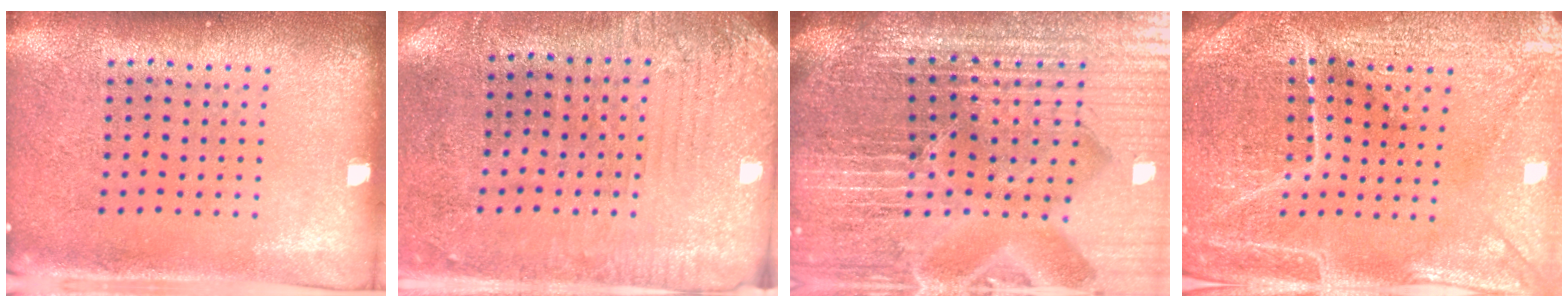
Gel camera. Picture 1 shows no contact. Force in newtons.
{"total": 2.8, "press": 2.4, "slide": 1.4}
{"total": 7.3, "press": 6.4, "slide": 3.6}
{"total": 4.3, "press": 4.2, "slide": 1.1}